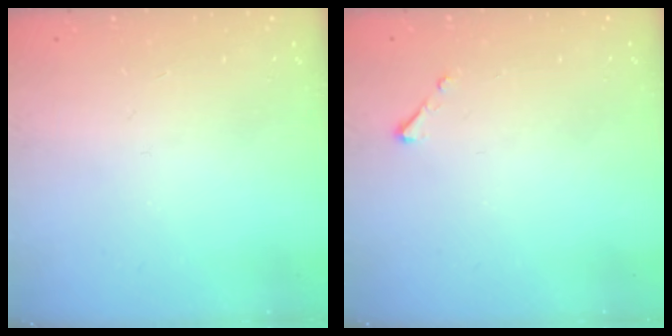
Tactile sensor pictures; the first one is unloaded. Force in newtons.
{"total": 2.5, "press": 2.5, "slide": 0.3}